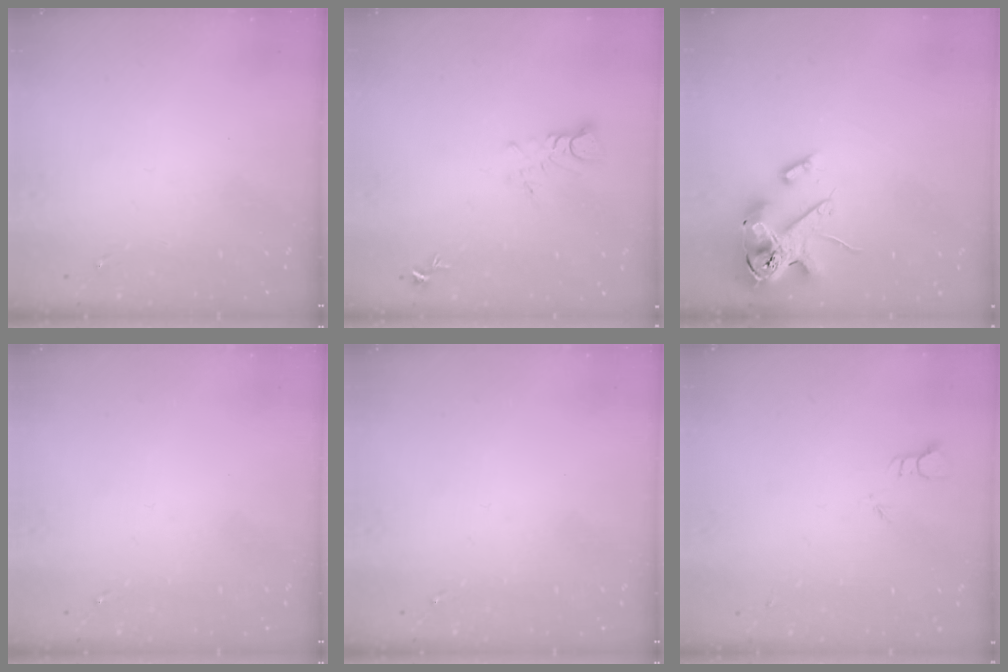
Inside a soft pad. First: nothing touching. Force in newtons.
{"total": 4.4, "press": 4.4, "slide": 0.3}
{"total": 15.9, "press": 15.7, "slide": 2.7}
{"total": 0.0}
{"total": 0.0}
{"total": 2.0, "press": 2.0, "slide": 0.1}